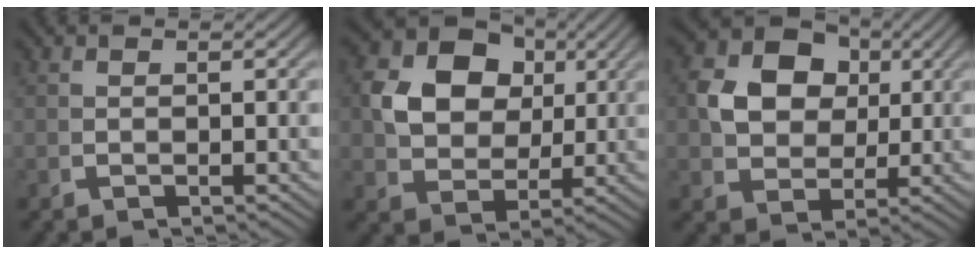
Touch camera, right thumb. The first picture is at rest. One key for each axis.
{"total": 9.9, "fx": 2.4, "fy": 7.6, "fz": 6.0, "tx": -0.145, "ty": -0.028, "tz": 0.058}
{"total": 8.9, "fx": 2.2, "fy": 6.8, "fz": 5.2, "tx": -0.128, "ty": -0.024, "tz": 0.053}